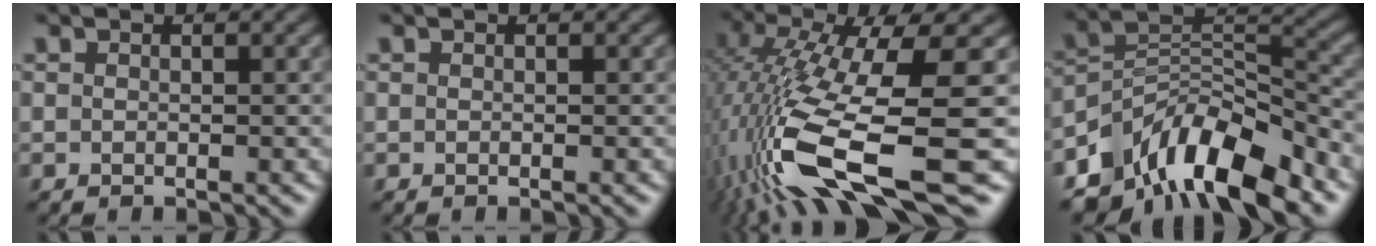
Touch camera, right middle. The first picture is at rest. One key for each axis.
{"total": 0.0}
{"total": 15.0, "fx": -4.1, "fy": 3.9, "fz": 13.9, "tx": -0.296, "ty": -0.012, "tz": -0.056}
{"total": 9.8, "fx": -7.4, "fy": 4.0, "fz": 5.1, "tx": -0.070, "ty": 0.010, "tz": -0.142}